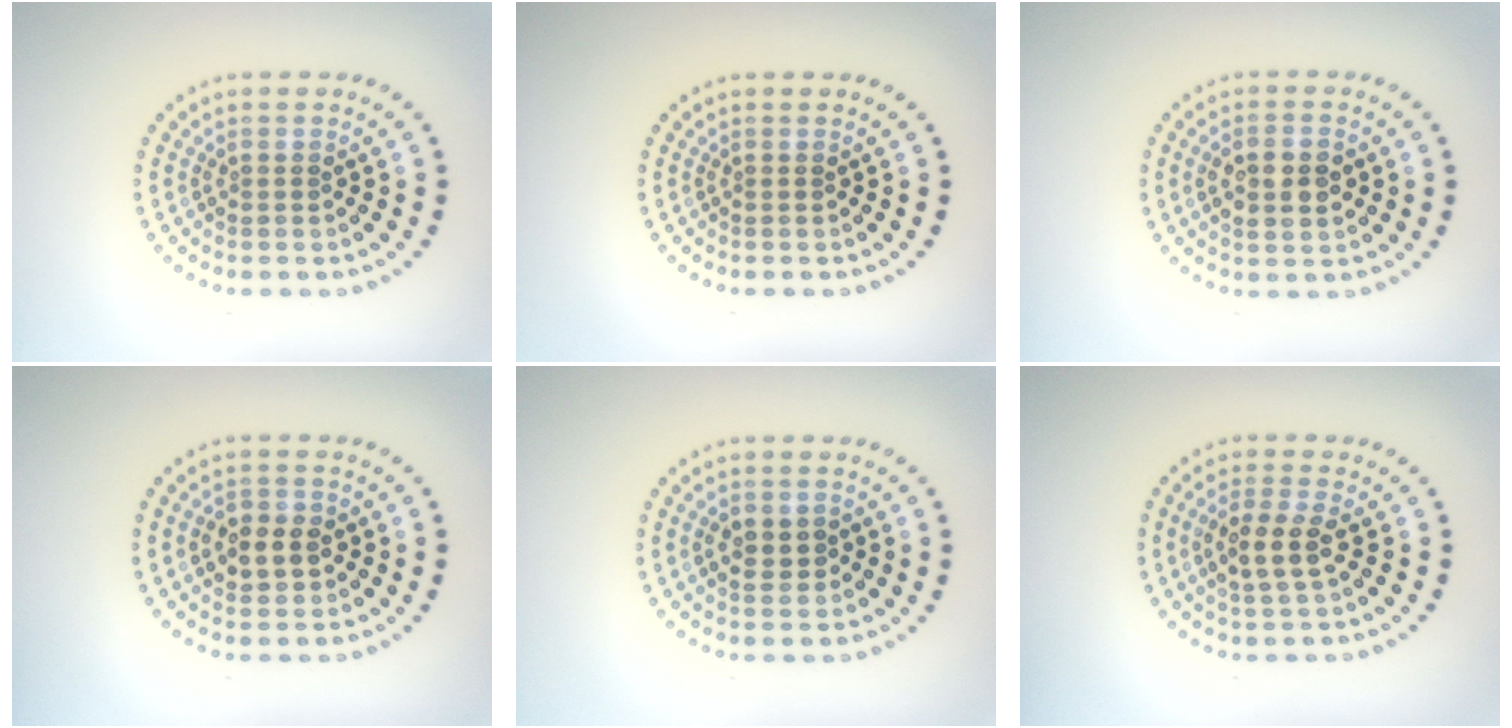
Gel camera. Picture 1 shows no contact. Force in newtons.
{"total": 0.0}
{"total": 3.4, "press": 3.3, "slide": 0.6}
{"total": 2.9, "press": 2.9, "slide": 0.4}
{"total": 1.8, "press": 1.8, "slide": 0.1}
{"total": 3.2, "press": 3.1, "slide": 0.9}